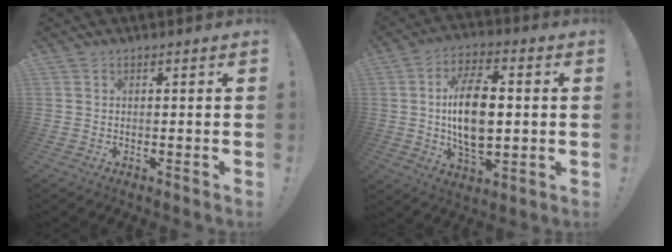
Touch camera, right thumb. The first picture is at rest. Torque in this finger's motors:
{"motor_torque": [0.75, 1.87, 0.70, 0.76, 0.14]}